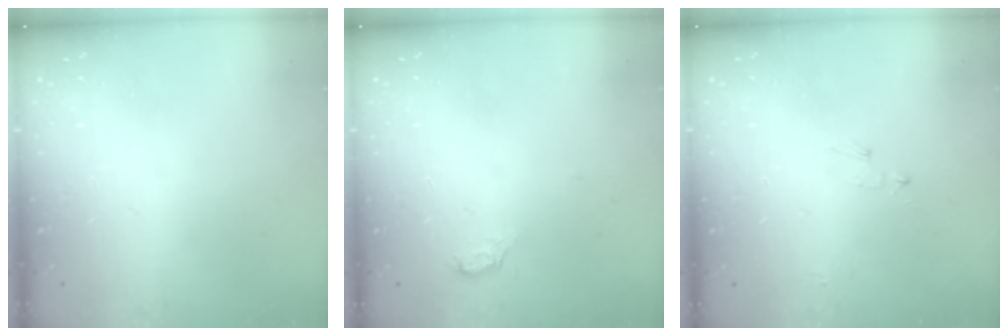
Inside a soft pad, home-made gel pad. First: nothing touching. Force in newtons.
{"total": 2.6, "press": 2.6, "slide": 0.2}
{"total": 2.8, "press": 2.8, "slide": 0.3}